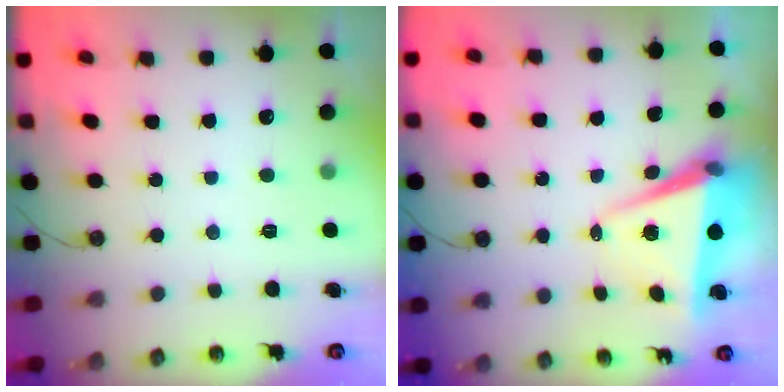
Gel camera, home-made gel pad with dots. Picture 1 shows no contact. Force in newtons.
{"total": 7.0, "press": 5.4, "slide": 4.4}